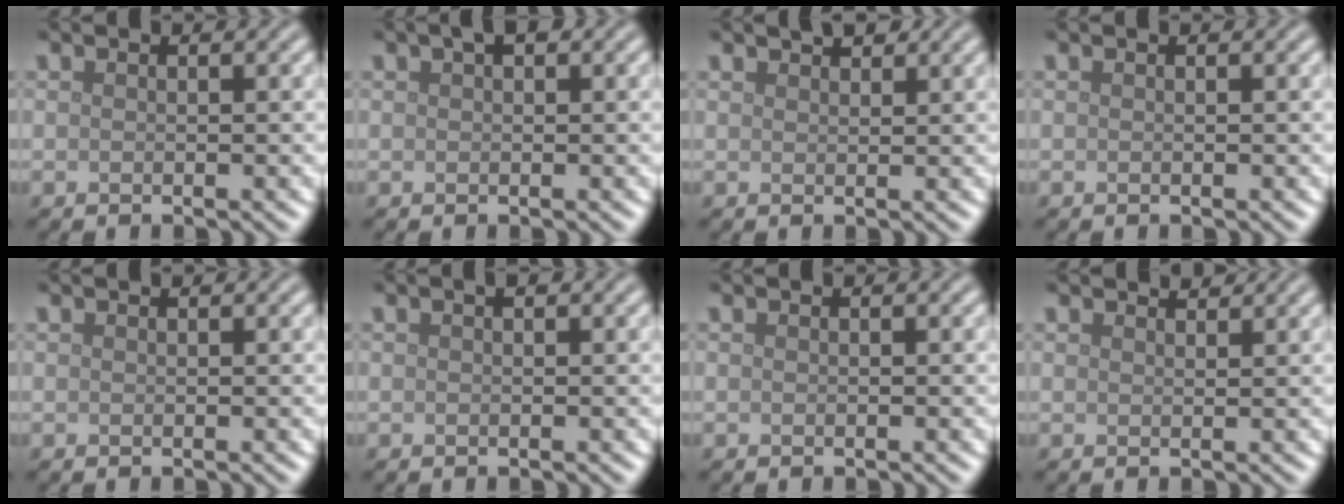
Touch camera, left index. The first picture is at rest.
{"total": 1.3, "force": [0.7, 0.7, 0.9], "torque": [-0.011, 0.006, 0.010]}
{"total": 1.7, "force": [1.4, 0.6, 0.6], "torque": [-0.009, 0.001, 0.025]}
{"total": 0.0}
{"total": 0.0}
{"total": 0.6, "force": [0.3, 0.3, 0.4], "torque": [-0.007, 0.002, 0.003]}
{"total": 0.0}
{"total": 1.5, "force": [1.5, 0.2, 0.2], "torque": [-0.007, -0.001, 0.021]}